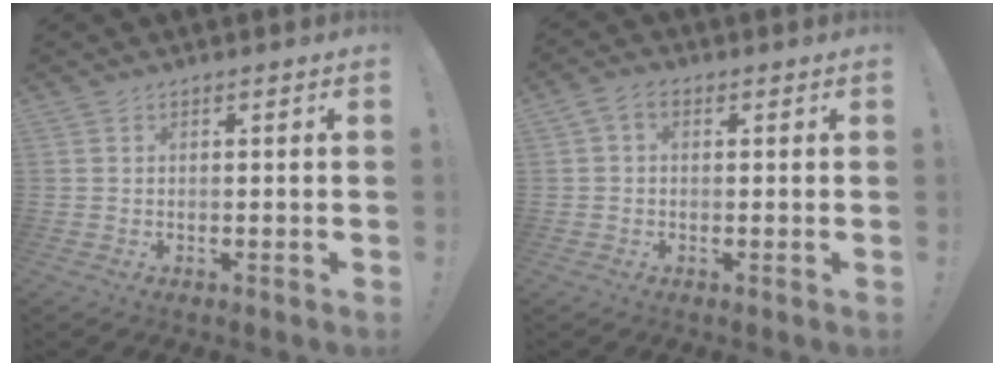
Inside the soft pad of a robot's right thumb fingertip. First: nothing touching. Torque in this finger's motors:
{"motor_torque": [0.02, 0.02, 0.03, 0.02, 0.00]}